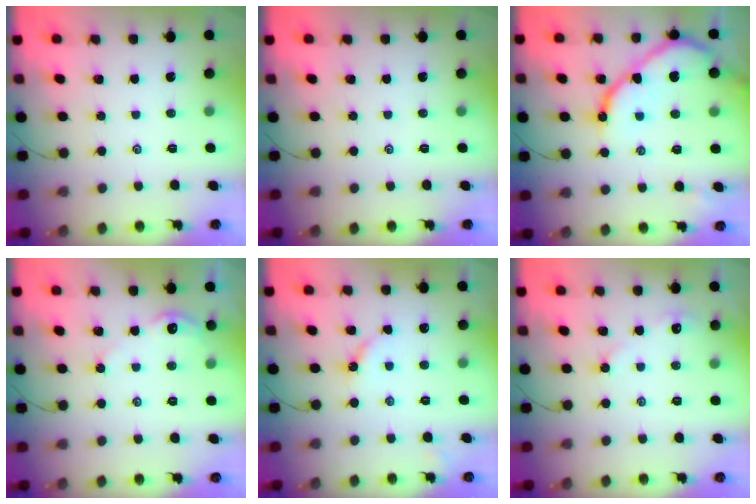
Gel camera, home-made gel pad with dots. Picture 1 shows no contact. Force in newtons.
{"total": 0.0}
{"total": 11.9, "press": 11.9, "slide": 0.9}
{"total": 5.7, "press": 5.7, "slide": 0.7}
{"total": 3.7, "press": 3.7, "slide": 0.4}
{"total": 3.6, "press": 3.5, "slide": 0.6}